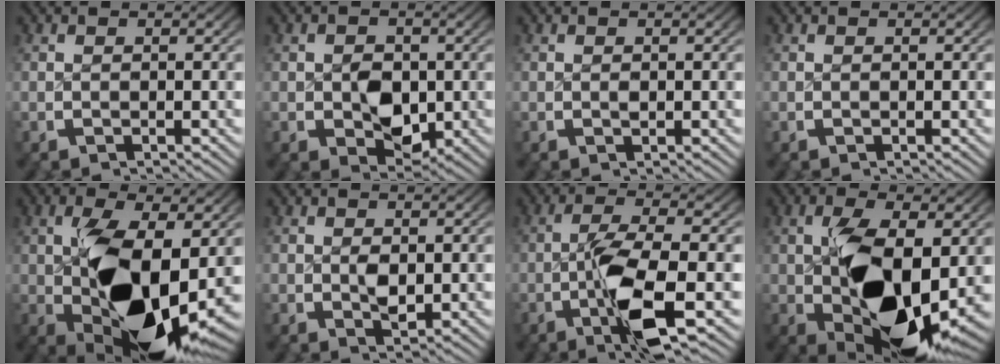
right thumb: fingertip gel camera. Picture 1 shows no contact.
{"total": 5.3, "force": [-0.4, 3.7, 3.8], "torque": [-0.063, -0.027, 0.005]}
{"total": 0.5, "force": [0.1, 0.3, 0.4], "torque": [-0.008, -0.005, 0.003]}
{"total": 0.0}
{"total": 16.5, "force": [-1.9, 8.5, 14.1], "torque": [-0.236, -0.036, -0.007]}
{"total": 1.9, "force": [0.1, 1.2, 1.5], "torque": [-0.027, -0.013, 0.008]}
{"total": 7.8, "force": [-1.6, 2.5, 7.2], "torque": [-0.138, -0.013, -0.022]}
{"total": 14.4, "force": [-1.7, 7.4, 12.3], "torque": [-0.211, -0.036, -0.007]}